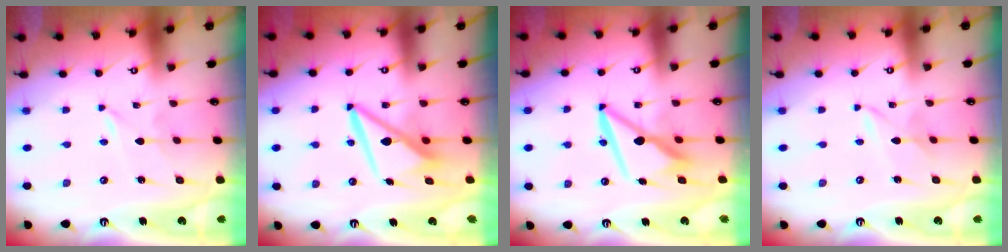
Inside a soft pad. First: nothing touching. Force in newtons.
{"total": 8.9, "press": 8.9, "slide": 1.1}
{"total": 9.6, "press": 9.5, "slide": 1.3}
{"total": 2.3, "press": 2.3, "slide": 0.2}